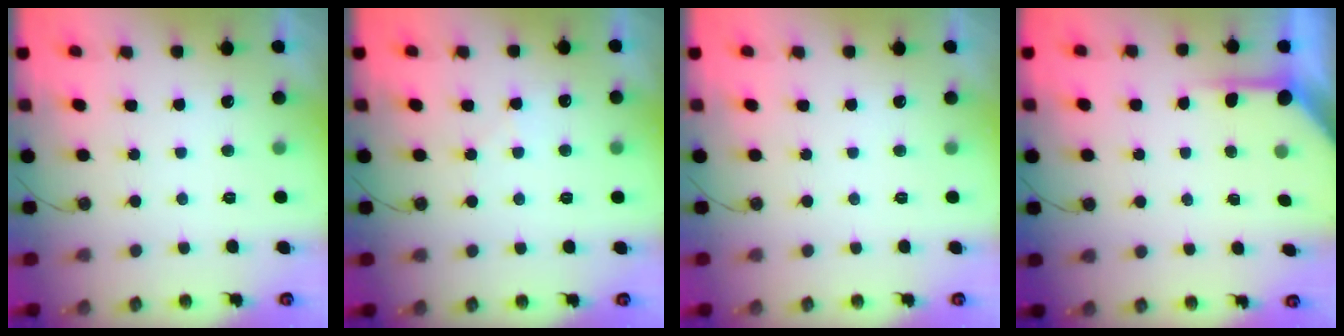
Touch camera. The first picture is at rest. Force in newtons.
{"total": 3.8, "press": 3.7, "slide": 0.6}
{"total": 0.0}
{"total": 5.2, "press": 5.2, "slide": 0.4}